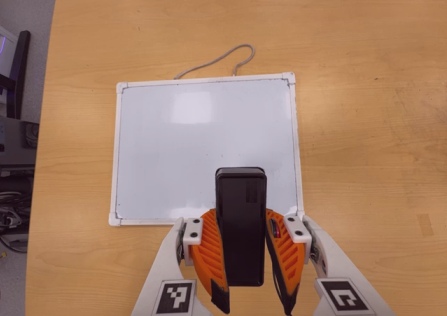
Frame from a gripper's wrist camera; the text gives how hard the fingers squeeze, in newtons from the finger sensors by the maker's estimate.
{"total": 8.1, "left": 6.2, "right": 10.0}